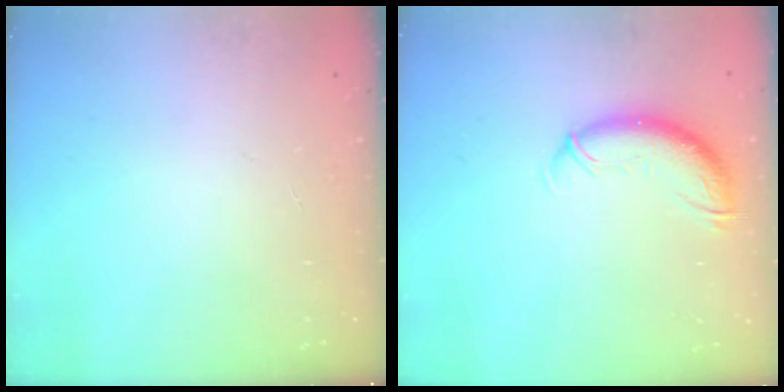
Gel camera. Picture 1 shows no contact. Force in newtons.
{"total": 10.9, "press": 10.9, "slide": 1.1}